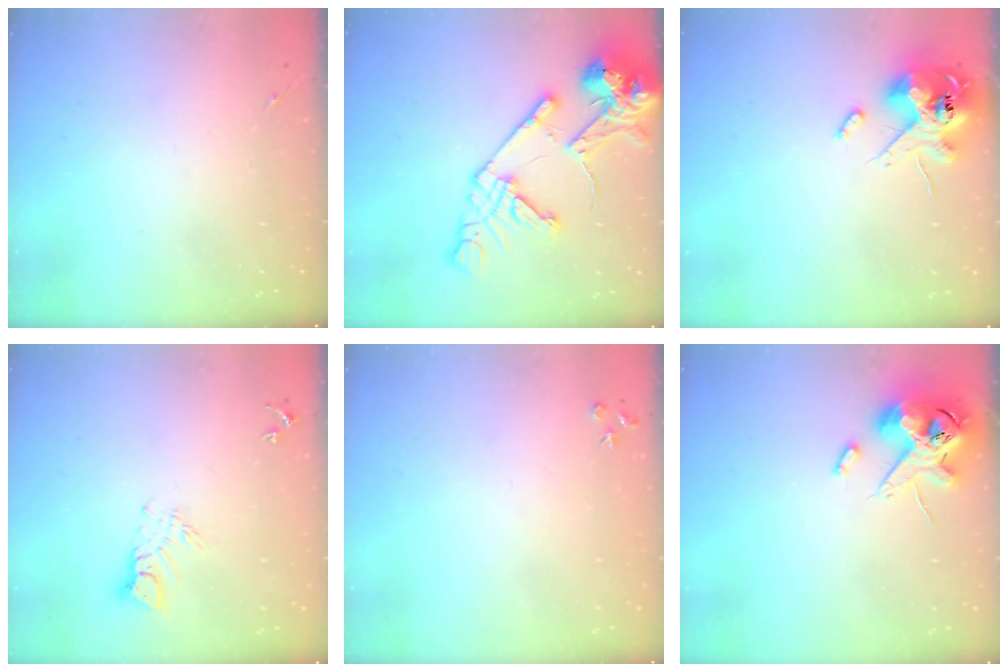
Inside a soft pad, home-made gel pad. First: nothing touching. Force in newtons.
{"total": 18.1, "press": 17.9, "slide": 2.8}
{"total": 13.8, "press": 13.6, "slide": 2.2}
{"total": 6.7, "press": 6.7, "slide": 0.6}
{"total": 3.5, "press": 3.5, "slide": 0.4}
{"total": 14.5, "press": 14.3, "slide": 2.4}